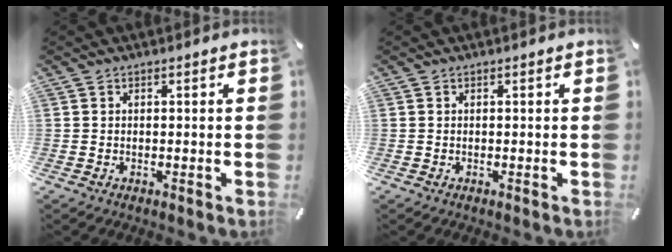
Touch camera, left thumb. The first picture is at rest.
{"total": 0.0}